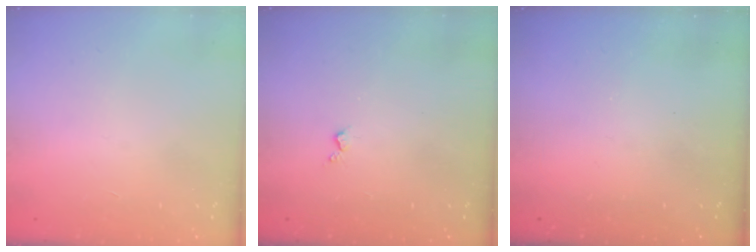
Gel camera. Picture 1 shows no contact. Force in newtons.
{"total": 3.0, "press": 2.9, "slide": 0.5}
{"total": 0.0}